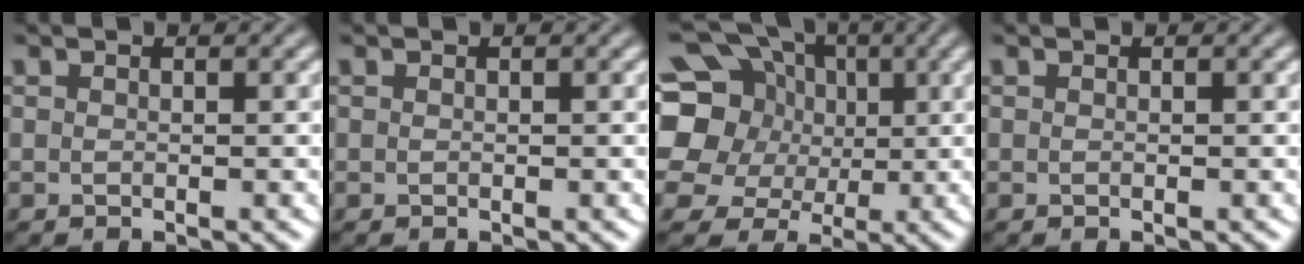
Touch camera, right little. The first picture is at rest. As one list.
[{"total": 0.0}, {"total": 16.5, "force": [3.2, 14.5, 7.2], "torque": [-0.170, 0.028, 0.023]}, {"total": 0.0}]